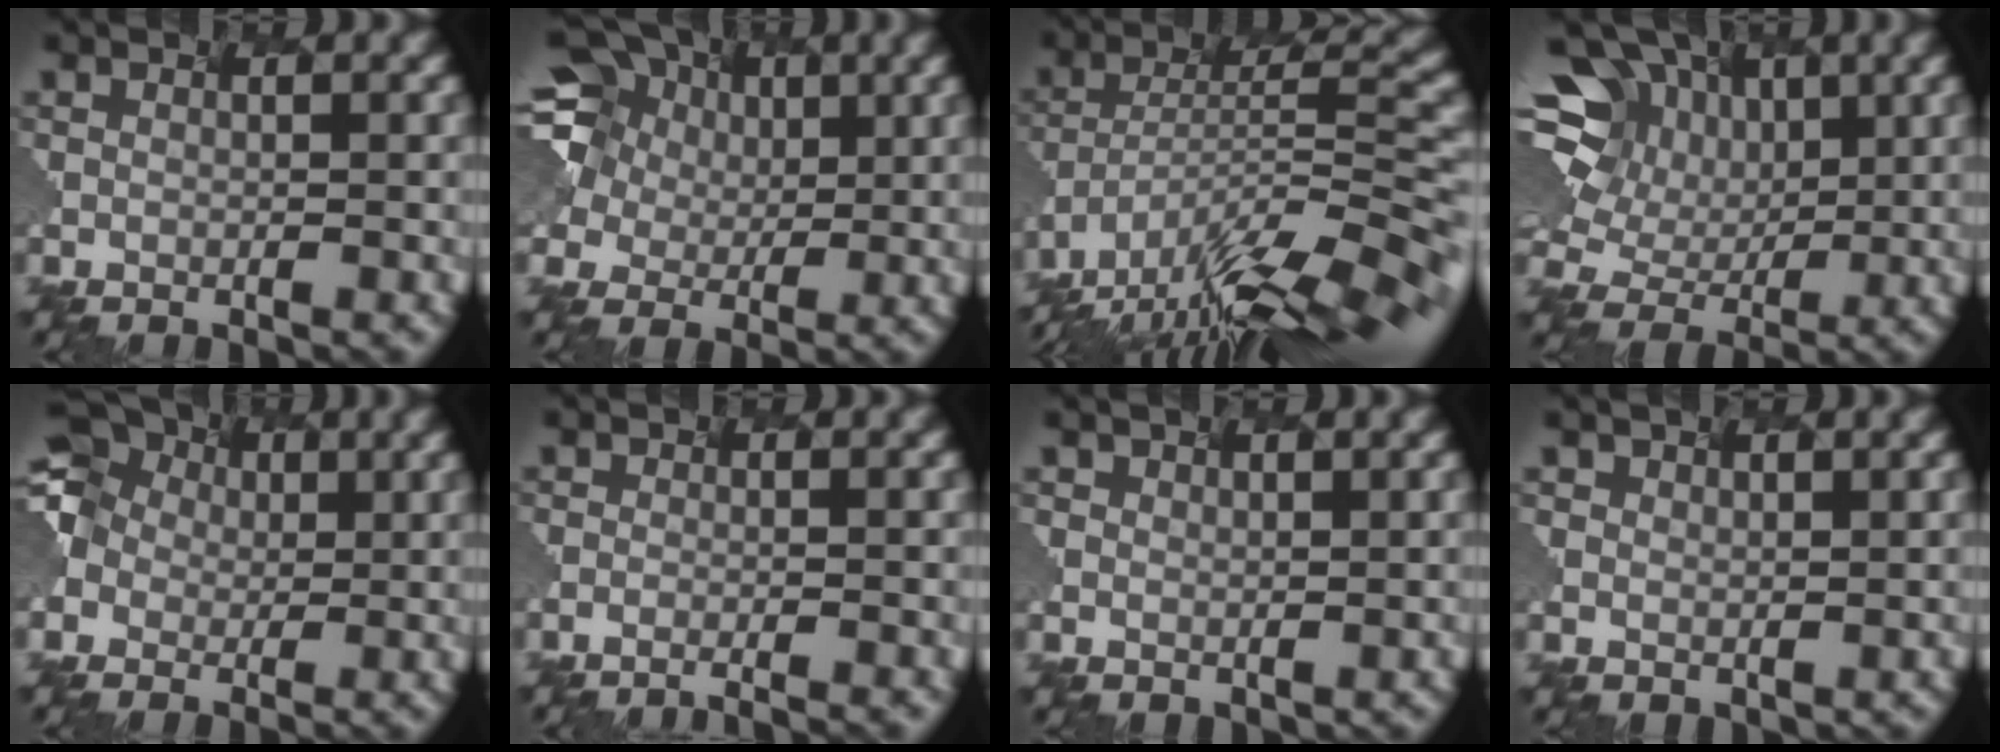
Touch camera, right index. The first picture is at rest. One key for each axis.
{"total": 14.0, "fx": 6.3, "fy": 10.7, "fz": 6.5, "tx": -0.164, "ty": 0.042, "tz": 0.105}
{"total": 13.7, "fx": -11.0, "fy": 2.6, "fz": 7.8, "tx": -0.156, "ty": 0.006, "tz": -0.171}
{"total": 12.1, "fx": 4.3, "fy": 9.0, "fz": 7.0, "tx": -0.154, "ty": 0.027, "tz": 0.055}
{"total": 8.7, "fx": 1.3, "fy": 7.4, "fz": 4.3, "tx": -0.089, "ty": 0.032, "tz": -0.023}
{"total": 2.4, "fx": -1.4, "fy": 0.5, "fz": 1.9, "tx": -0.002, "ty": -0.001, "tz": -0.025}
{"total": 1.0, "fx": 0.8, "fy": 0.2, "fz": -0.5, "tx": -0.006, "ty": -0.007, "tz": 0.031}
{"total": 1.2, "fx": 1.0, "fy": 0.5, "fz": -0.5, "tx": -0.007, "ty": -0.007, "tz": 0.034}